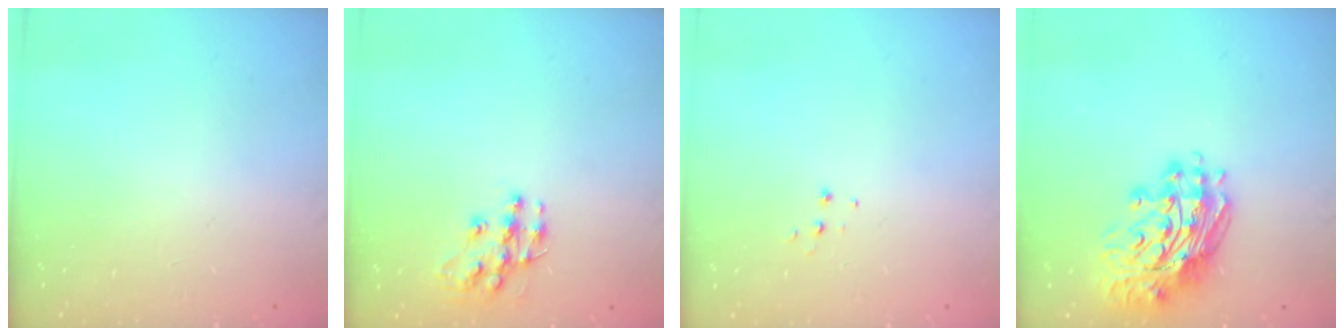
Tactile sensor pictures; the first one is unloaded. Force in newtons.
{"total": 10.0, "press": 10.0, "slide": 0.6}
{"total": 4.5, "press": 4.5, "slide": 0.4}
{"total": 15.0, "press": 14.9, "slide": 1.6}